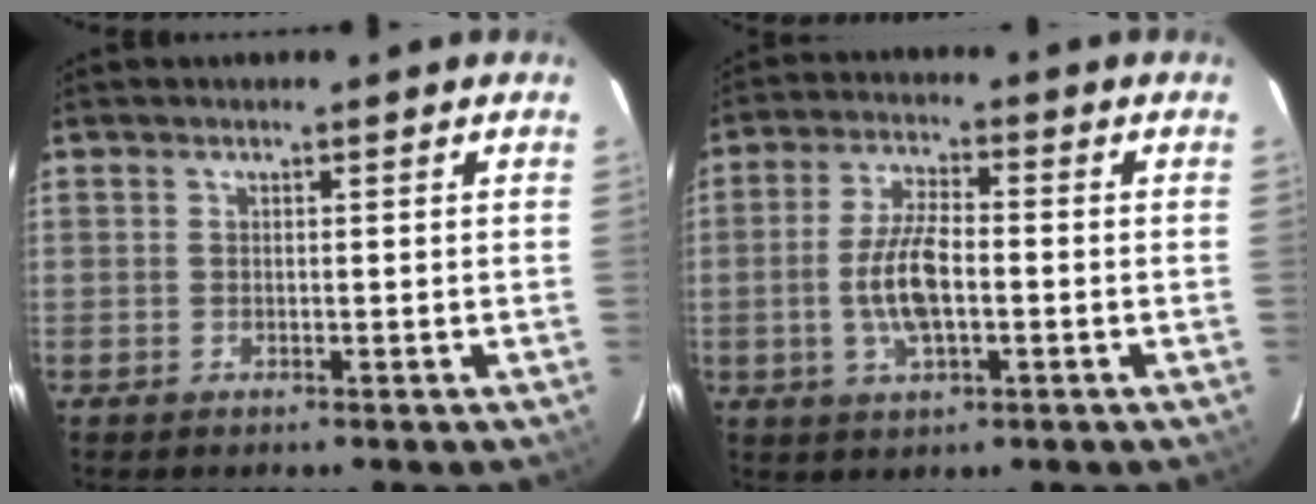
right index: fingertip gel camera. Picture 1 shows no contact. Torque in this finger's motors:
{"motor_torque": [0.36, -0.07, 0.32, 0.07]}